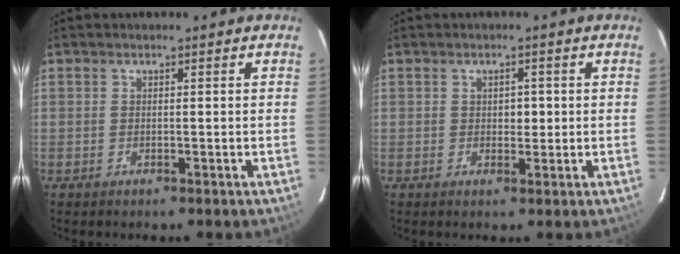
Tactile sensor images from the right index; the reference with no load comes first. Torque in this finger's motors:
{"motor_torque": [0.21, -0.04, 0.21, 0.03]}